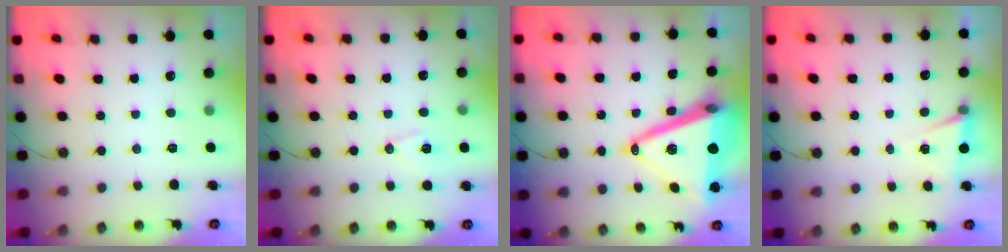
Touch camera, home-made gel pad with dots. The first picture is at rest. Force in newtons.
{"total": 8.2, "press": 8.2, "slide": 0.7}
{"total": 22.0, "press": 21.7, "slide": 3.7}
{"total": 5.4, "press": 3.2, "slide": 4.3}